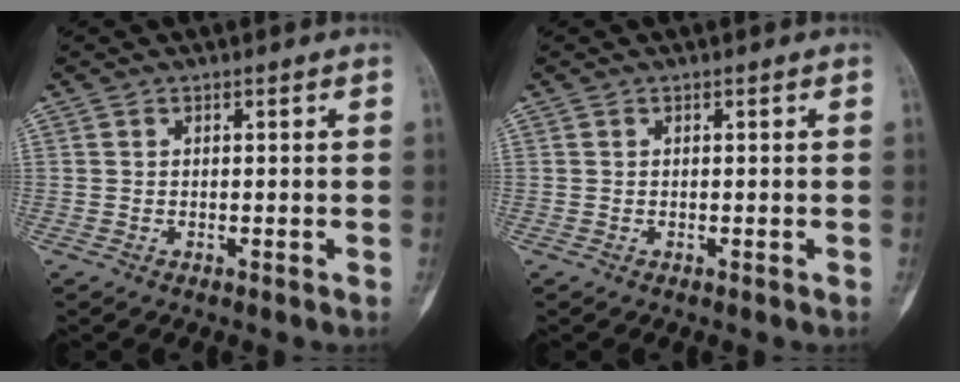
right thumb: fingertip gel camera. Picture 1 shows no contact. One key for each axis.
{"total": 0.0}